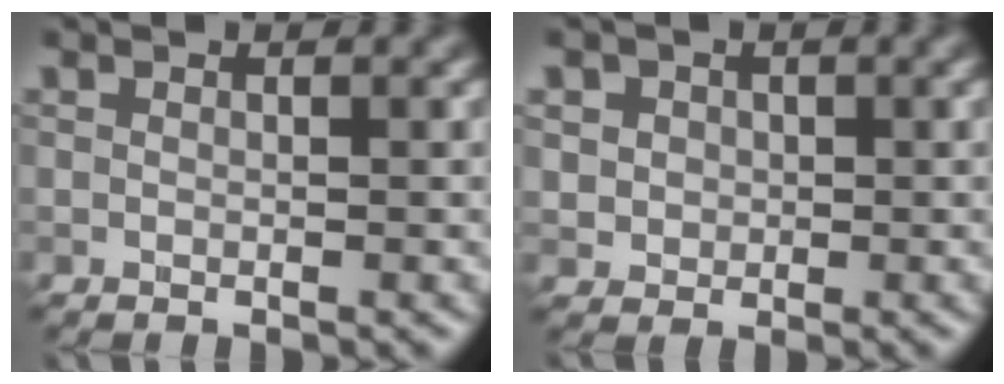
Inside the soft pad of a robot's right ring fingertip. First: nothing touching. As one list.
[{"total": 2.9, "force": [0.9, 2.5, 1.1], "torque": [-0.017, 0.009, 0.016]}]